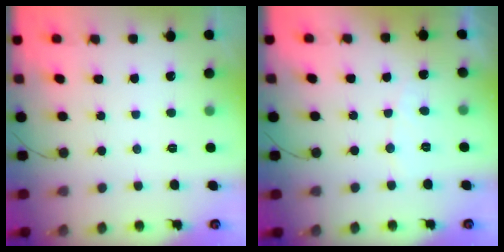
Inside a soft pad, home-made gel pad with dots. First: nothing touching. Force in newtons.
{"total": 3.9, "press": 3.9, "slide": 0.2}